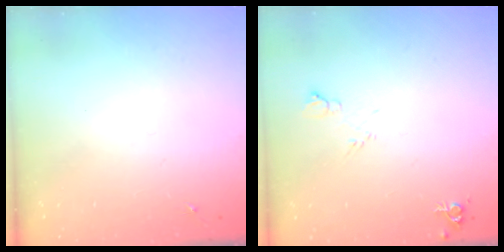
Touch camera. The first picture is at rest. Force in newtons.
{"total": 6.5, "press": 6.4, "slide": 1.0}